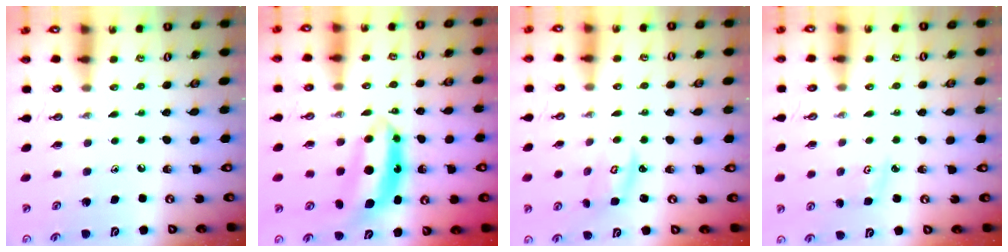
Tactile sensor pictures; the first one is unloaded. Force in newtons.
{"total": 7.5, "press": 7.5, "slide": 0.6}
{"total": 2.9, "press": 2.9, "slide": 0.4}
{"total": 2.7, "press": 2.6, "slide": 0.4}